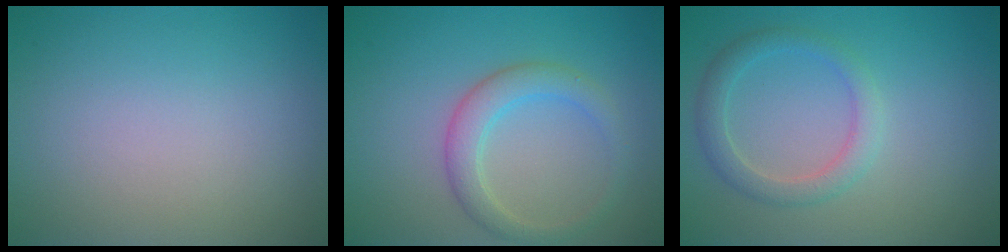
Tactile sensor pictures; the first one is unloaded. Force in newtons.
{"total": 3.0, "press": 3.0, "slide": 0.1}
{"total": 2.5, "press": 2.5, "slide": 0.1}